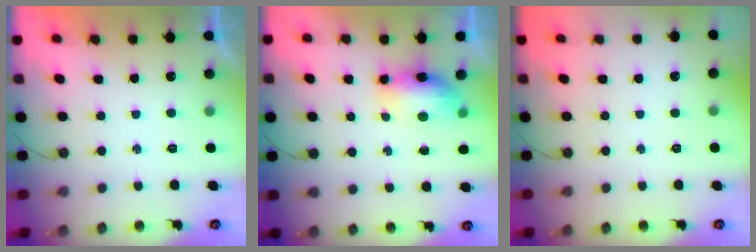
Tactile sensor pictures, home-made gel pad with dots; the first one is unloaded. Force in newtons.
{"total": 8.2, "press": 8.0, "slide": 1.8}
{"total": 0.0}